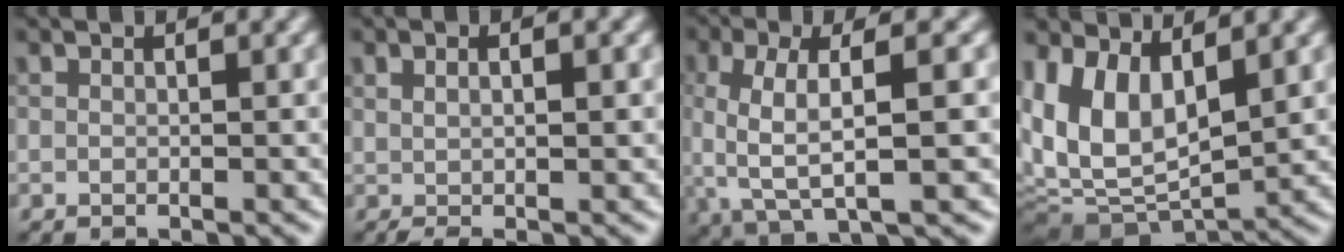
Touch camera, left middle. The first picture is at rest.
{"total": 2.3, "force": [0.3, 0.7, 2.2], "torque": [-0.036, -0.002, 0.009]}
{"total": 6.3, "force": [0.1, 2.1, 6.0], "torque": [-0.123, 0.000, 0.002]}
{"total": 8.1, "force": [1.4, 4.7, 6.4], "torque": [-0.133, -0.017, 0.032]}